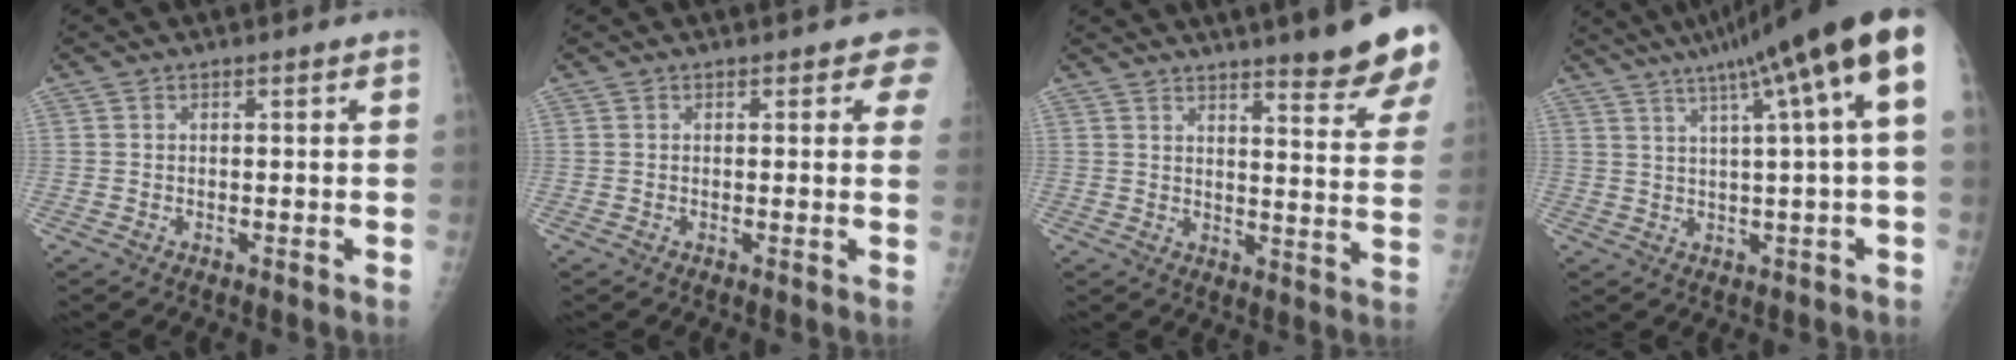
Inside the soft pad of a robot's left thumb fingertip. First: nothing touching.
{"total": 3.0, "force": [1.7, 1.5, 1.9], "torque": [0.006, -0.003, 0.008]}
{"total": 15.6, "force": [11.9, 1.8, 9.9], "torque": [-0.097, -0.070, 0.145]}
{"total": 16.3, "force": [7.4, 0.8, 14.5], "torque": [-0.216, 0.025, 0.107]}